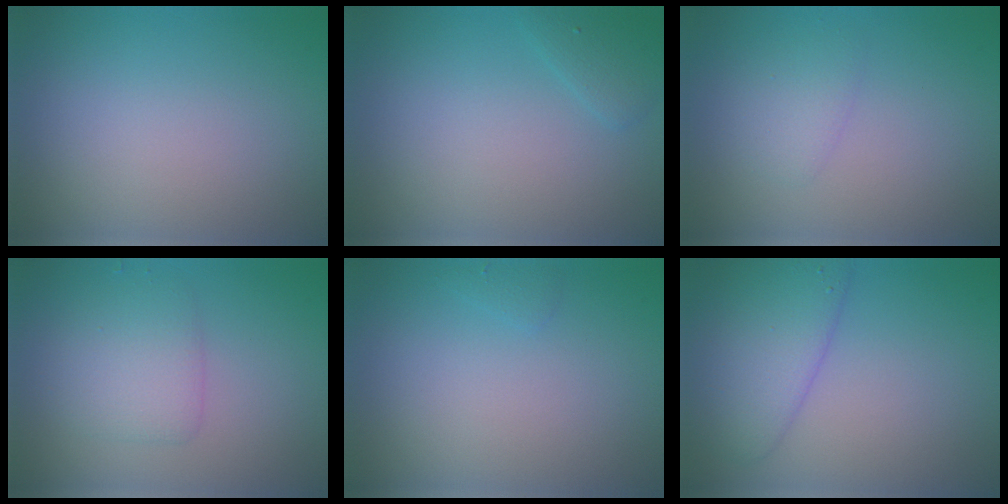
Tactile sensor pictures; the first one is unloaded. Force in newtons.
{"total": 1.4, "press": 1.4, "slide": 0.1}
{"total": 1.5, "press": 1.5, "slide": 0.1}
{"total": 2.9, "press": 2.9, "slide": 0.0}
{"total": 0.6, "press": 0.5, "slide": 0.0}
{"total": 4.9, "press": 4.9, "slide": 0.2}